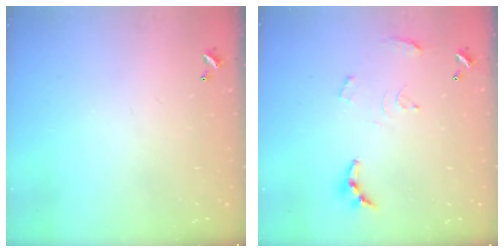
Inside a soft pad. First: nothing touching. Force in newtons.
{"total": 7.6, "press": 7.6, "slide": 0.4}